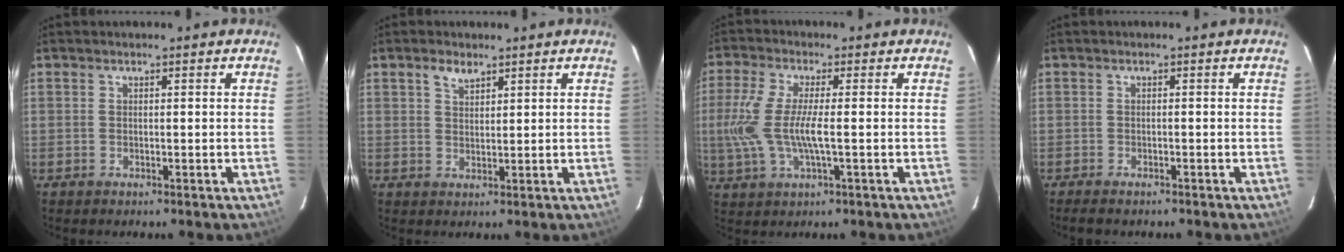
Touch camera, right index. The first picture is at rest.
{"total": 2.7, "force": [1.8, 1.4, 1.3], "torque": [-0.023, 0.006, 0.035]}
{"total": 9.6, "force": [-0.9, 2.1, 9.4], "torque": [-0.203, -0.004, -0.016]}
{"total": 3.1, "force": [-2.6, 0.9, 1.4], "torque": [-0.032, -0.011, -0.043]}